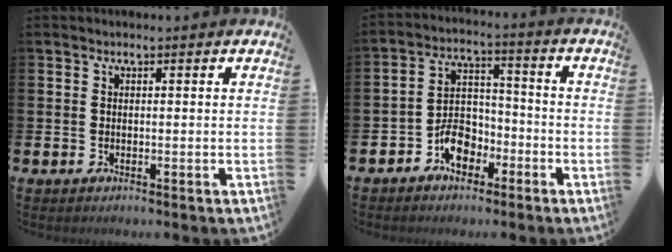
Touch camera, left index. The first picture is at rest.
{"total": 6.4, "force": [-3.6, 4.1, 3.4], "torque": [-0.073, 0.021, -0.068]}